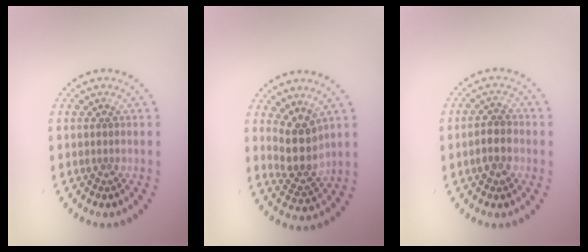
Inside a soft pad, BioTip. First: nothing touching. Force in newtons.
{"total": 4.0, "press": 3.3, "slide": 2.2}
{"total": 2.6, "press": 2.6, "slide": 0.3}